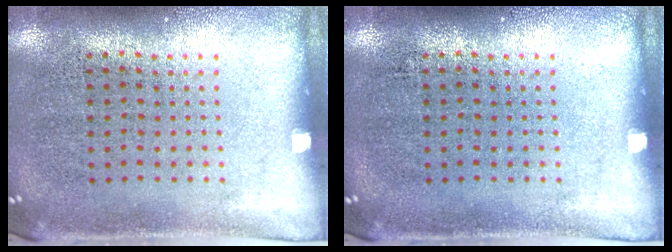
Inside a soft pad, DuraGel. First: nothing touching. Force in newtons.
{"total": 0.0}